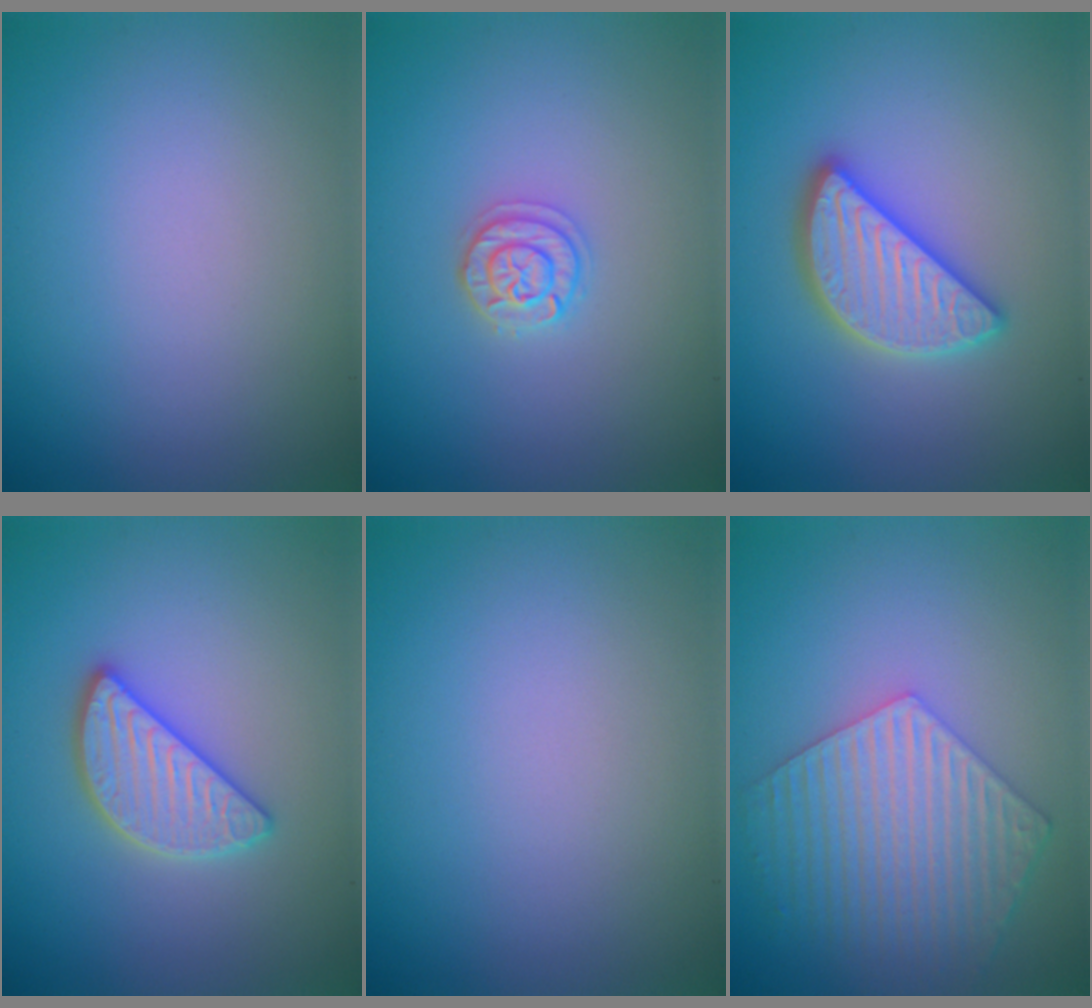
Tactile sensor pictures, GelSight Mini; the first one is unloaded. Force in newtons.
{"total": 1.7, "press": 1.7, "slide": 0.2}
{"total": 4.5, "press": 4.5, "slide": 0.4}
{"total": 3.3, "press": 3.3, "slide": 0.3}
{"total": 0.0}
{"total": 5.9, "press": 4.6, "slide": 3.7}